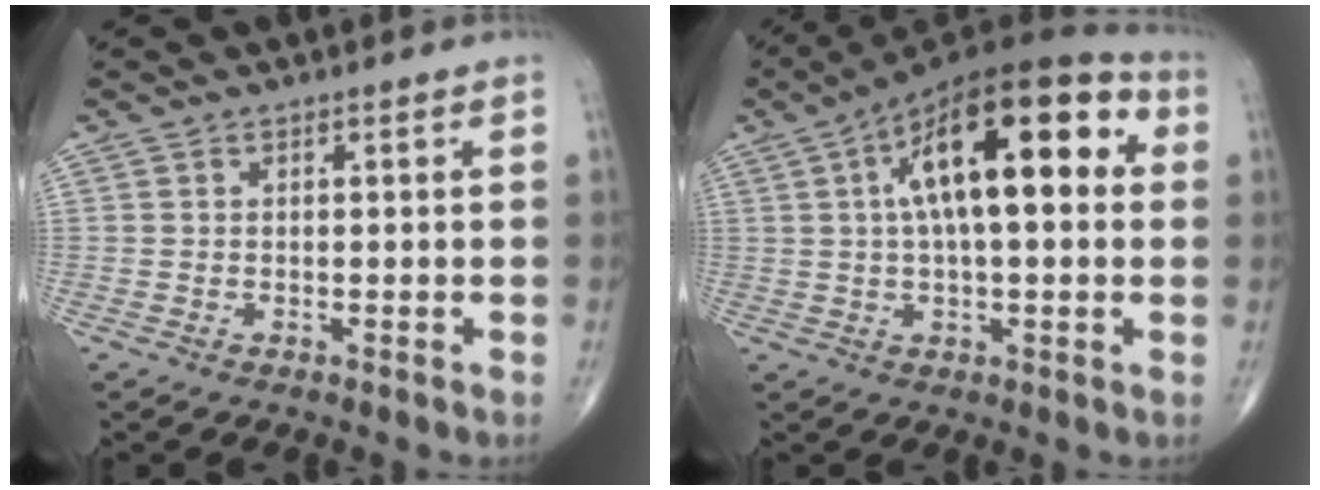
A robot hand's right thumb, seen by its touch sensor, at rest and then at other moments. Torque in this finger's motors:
{"motor_torque": [0.34, 4.66, 2.17, 0.52, 0.22]}